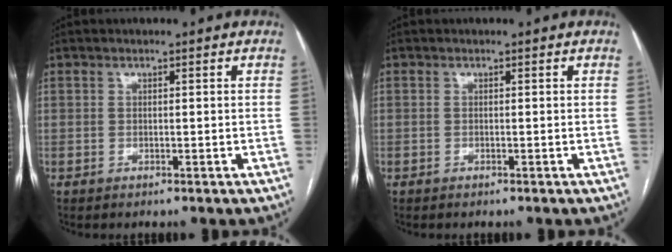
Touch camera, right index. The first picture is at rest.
{"total": 0.0}